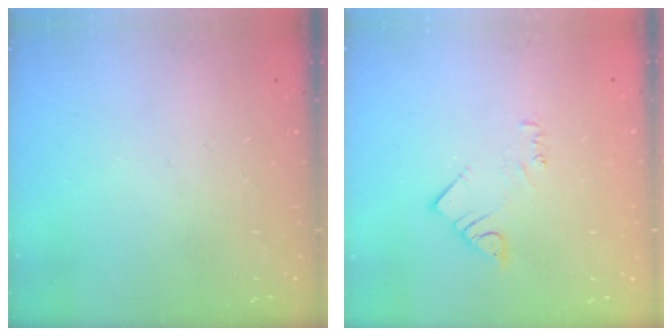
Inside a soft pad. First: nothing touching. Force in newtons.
{"total": 3.3, "press": 3.2, "slide": 0.6}